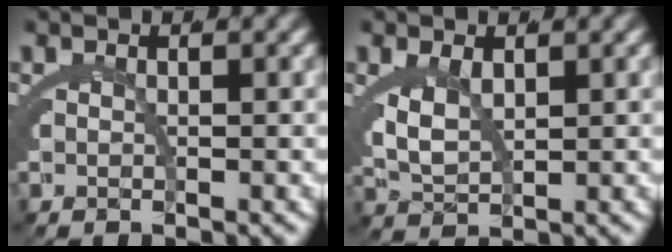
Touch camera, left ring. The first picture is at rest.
{"total": 3.3, "force": [0.6, 2.0, 2.5], "torque": [-0.066, -0.015, 0.027]}